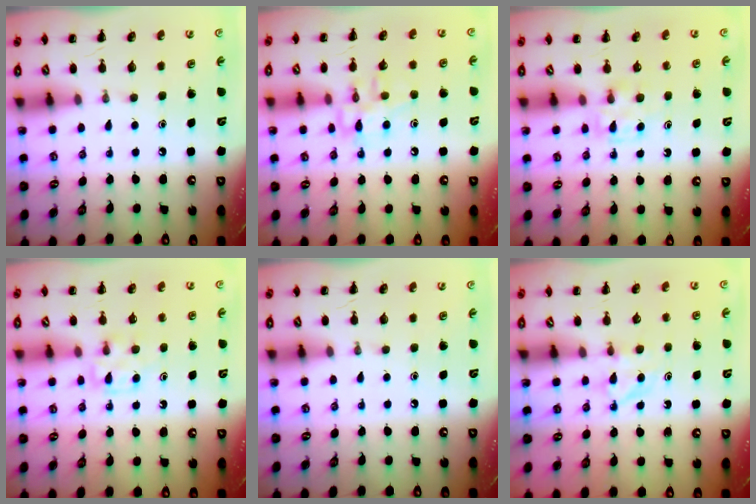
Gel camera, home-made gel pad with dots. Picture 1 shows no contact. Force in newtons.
{"total": 10.0, "press": 10.0, "slide": 0.4}
{"total": 4.2, "press": 4.0, "slide": 1.3}
{"total": 6.3, "press": 6.1, "slide": 1.6}
{"total": 0.0}
{"total": 4.9, "press": 4.6, "slide": 1.6}